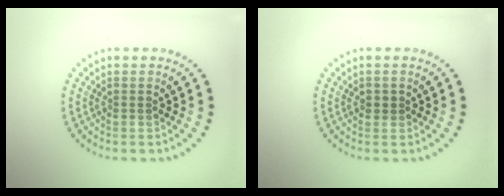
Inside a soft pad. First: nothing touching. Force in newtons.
{"total": 0.8, "press": 0.7, "slide": 0.1}